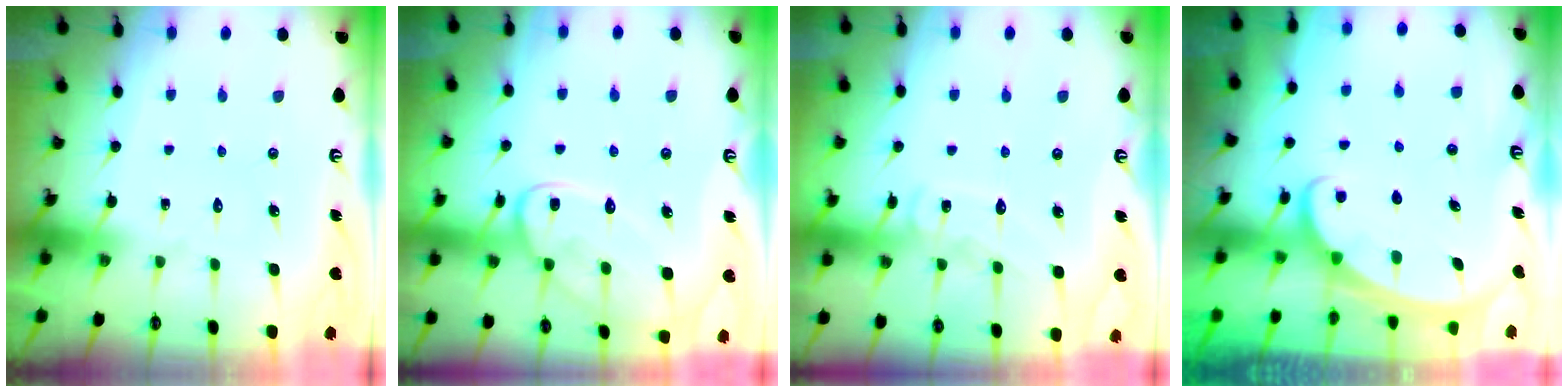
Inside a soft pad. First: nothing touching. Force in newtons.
{"total": 13.3, "press": 13.3, "slide": 1.0}
{"total": 8.1, "press": 8.1, "slide": 0.7}
{"total": 1.9, "press": 1.9, "slide": 0.1}